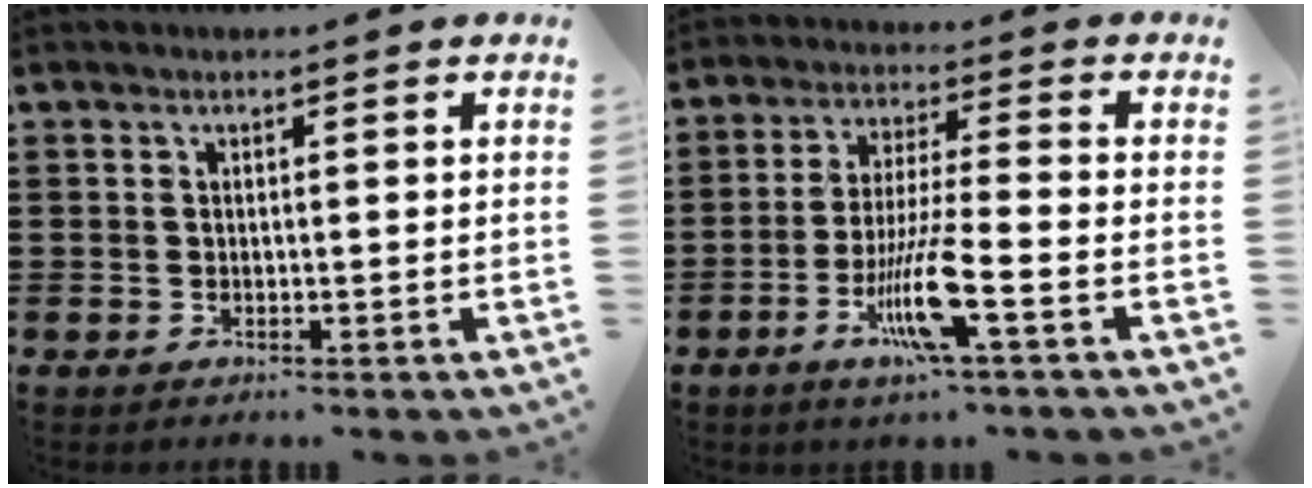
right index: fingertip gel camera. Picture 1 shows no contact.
{"total": 10.4, "force": [-4.5, 0.8, 9.3], "torque": [-0.192, -0.012, -0.089]}